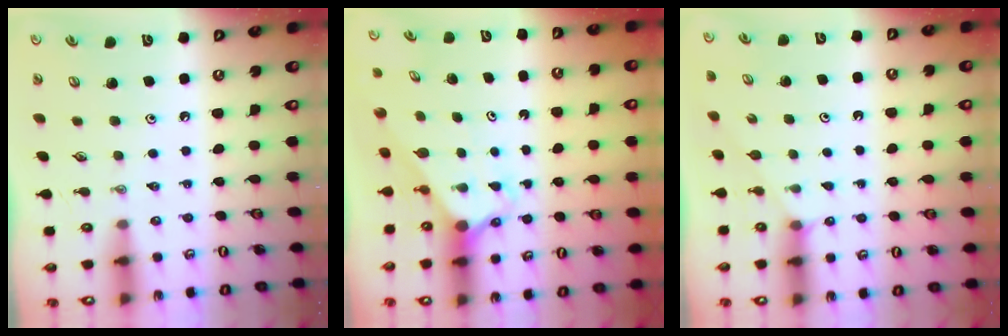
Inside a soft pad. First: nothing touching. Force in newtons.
{"total": 2.6, "press": 2.6, "slide": 0.2}
{"total": 2.5, "press": 2.5, "slide": 0.3}